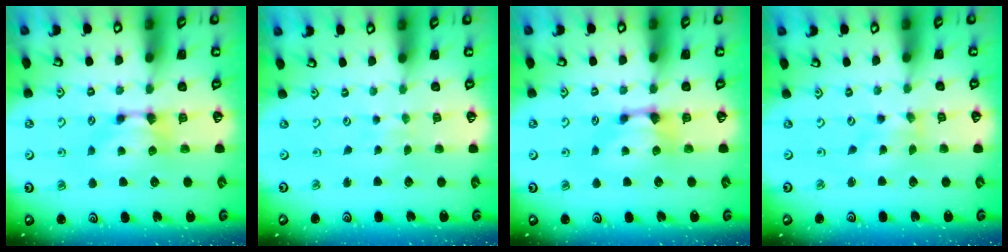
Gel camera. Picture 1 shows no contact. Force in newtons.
{"total": 5.3, "press": 5.3, "slide": 0.1}
{"total": 0.7, "press": 0.1, "slide": 0.7}
{"total": 2.6, "press": 2.4, "slide": 1.0}